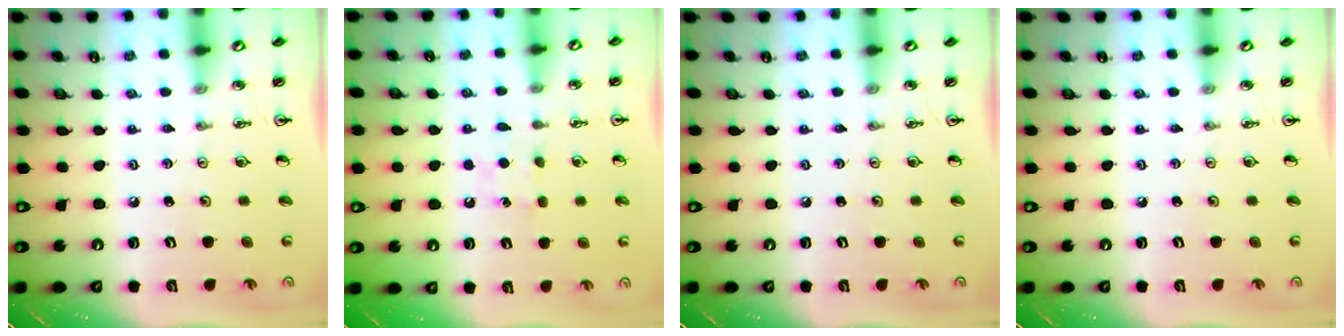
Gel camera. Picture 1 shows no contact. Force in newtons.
{"total": 6.4, "press": 6.3, "slide": 0.7}
{"total": 0.0}
{"total": 0.0}